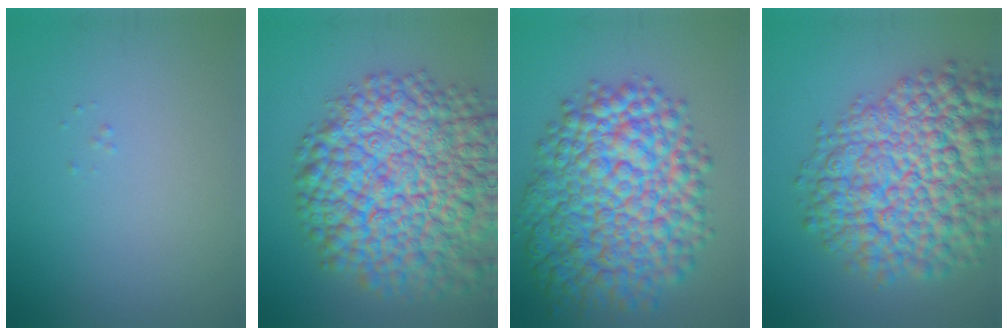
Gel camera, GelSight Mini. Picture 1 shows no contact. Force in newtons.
{"total": 15.6, "press": 15.6, "slide": 0.7}
{"total": 12.9, "press": 12.8, "slide": 0.3}
{"total": 12.9, "press": 12.9, "slide": 0.5}